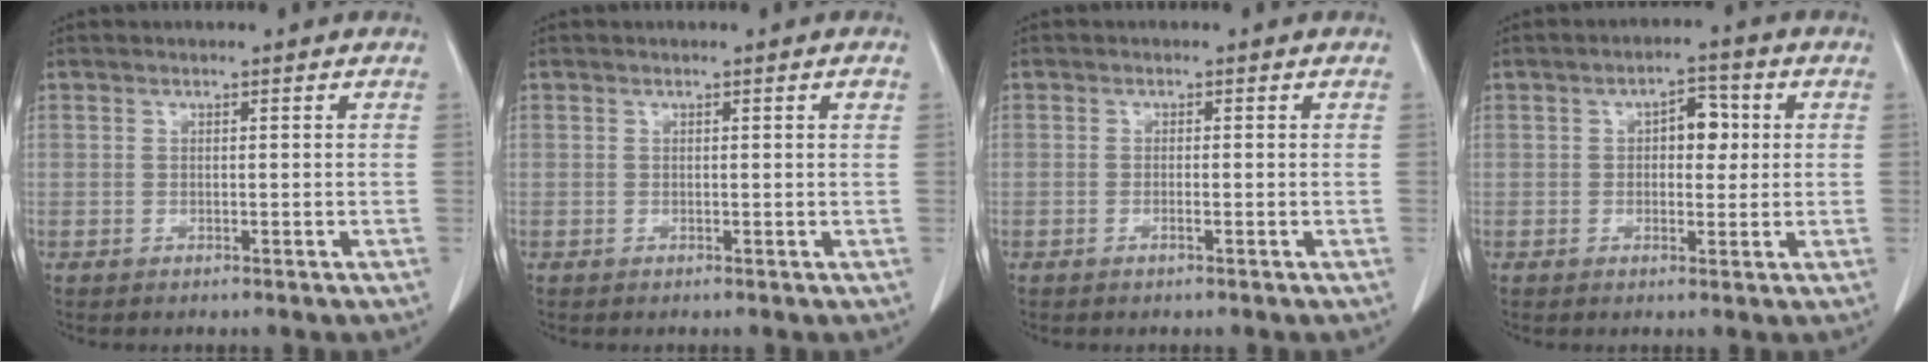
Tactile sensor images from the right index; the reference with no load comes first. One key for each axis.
{"total": 0.6, "fx": 0.2, "fy": 0.0, "fz": 0.5, "tx": -0.010, "ty": 0.001, "tz": 0.003}
{"total": 0.8, "fx": -0.4, "fy": 0.0, "fz": 0.7, "tx": -0.015, "ty": 0.000, "tz": -0.006}
{"total": 4.4, "fx": 0.8, "fy": 2.3, "fz": 3.7, "tx": -0.052, "ty": 0.014, "tz": 0.010}